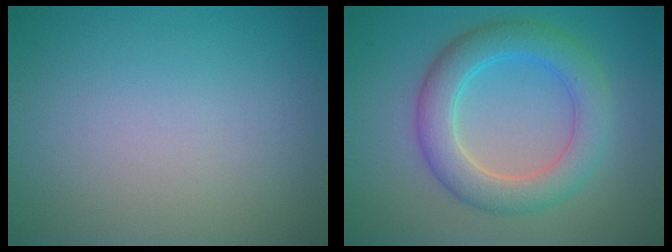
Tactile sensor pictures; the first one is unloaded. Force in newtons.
{"total": 4.2, "press": 4.2, "slide": 0.3}